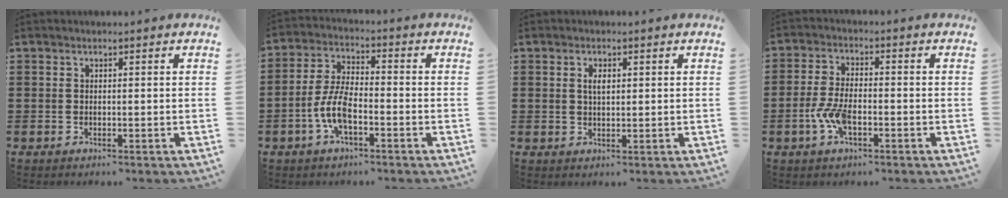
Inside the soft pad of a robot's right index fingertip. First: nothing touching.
{"total": 7.0, "force": [-2.6, 2.8, 5.9], "torque": [-0.140, -0.003, -0.056]}
{"total": 2.1, "force": [0.5, 0.9, 1.8], "torque": [-0.036, 0.006, 0.008]}
{"total": 5.6, "force": [-2.0, 2.4, 4.7], "torque": [-0.113, -0.006, -0.041]}